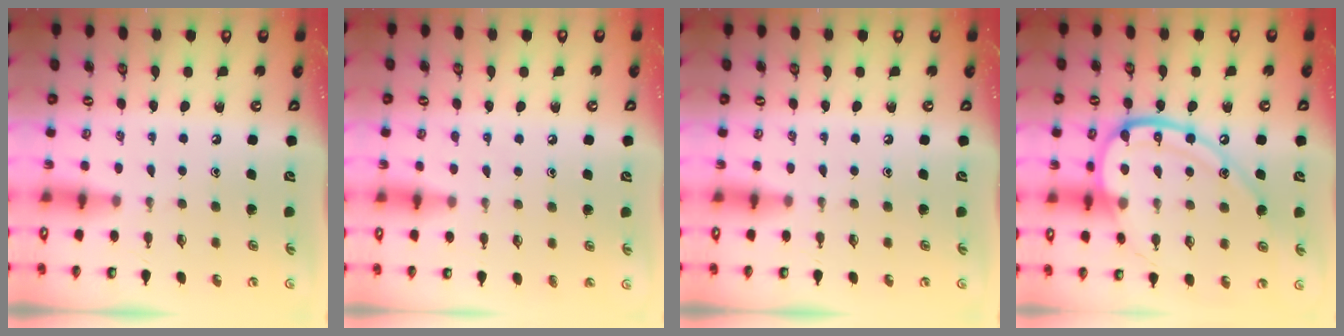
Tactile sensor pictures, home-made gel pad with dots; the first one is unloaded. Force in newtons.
{"total": 4.9, "press": 4.9, "slide": 0.5}
{"total": 0.0}
{"total": 18.1, "press": 18.0, "slide": 1.8}